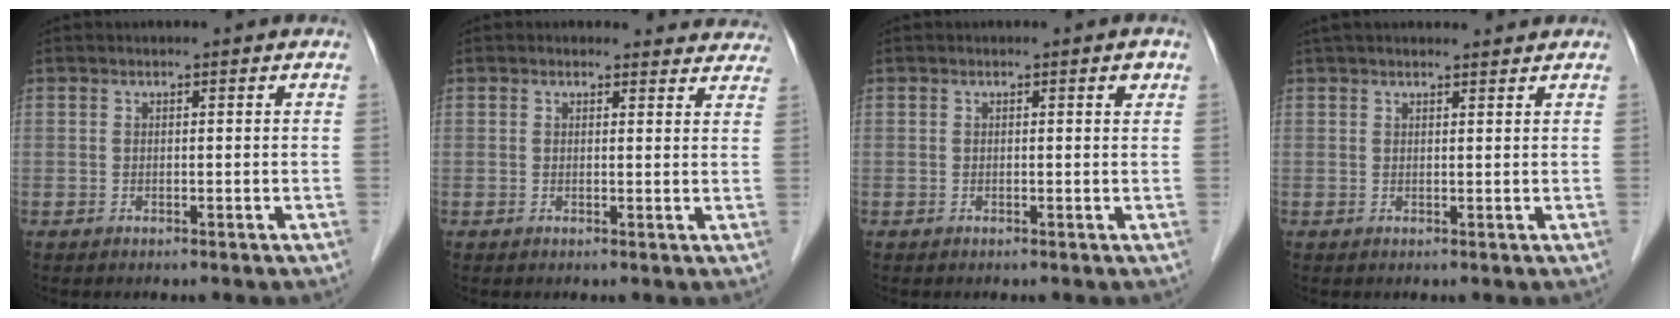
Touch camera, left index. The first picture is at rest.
{"total": 6.5, "force": [6.1, 2.3, -0.1], "torque": [0.035, -0.006, 0.036]}
{"total": 0.9, "force": [0.4, 0.2, 0.7], "torque": [-0.008, -0.004, 0.002]}
{"total": 9.7, "force": [8.8, 1.7, 3.8], "torque": [-0.053, 0.035, 0.122]}